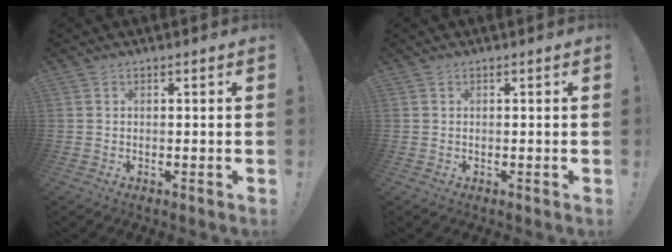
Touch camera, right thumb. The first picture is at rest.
{"total": 0.0}